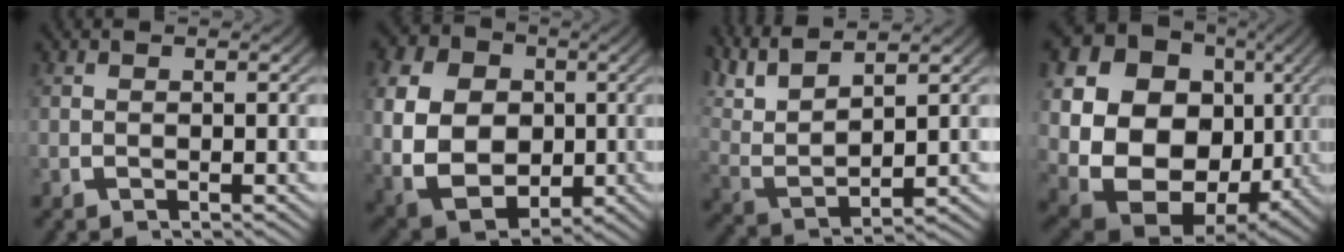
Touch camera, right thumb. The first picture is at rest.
{"total": 15.8, "force": [-1.0, 12.3, 10.0], "torque": [-0.226, -0.067, 0.010]}
{"total": 7.7, "force": [3.7, 4.4, 5.2], "torque": [-0.117, -0.002, 0.070]}
{"total": 22.0, "force": [0.0, 16.9, 14.1], "torque": [-0.305, -0.061, 0.016]}